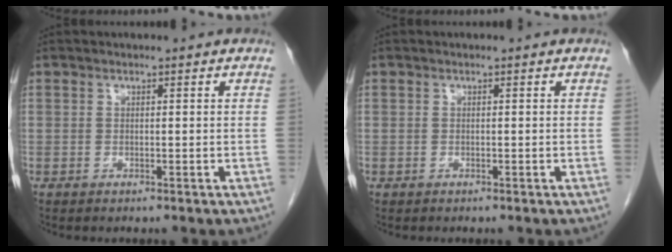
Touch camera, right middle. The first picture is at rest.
{"total": 0.0}